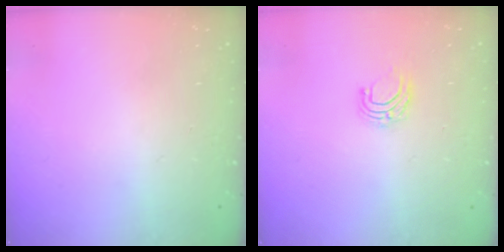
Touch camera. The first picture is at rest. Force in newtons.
{"total": 5.2, "press": 5.2, "slide": 0.4}